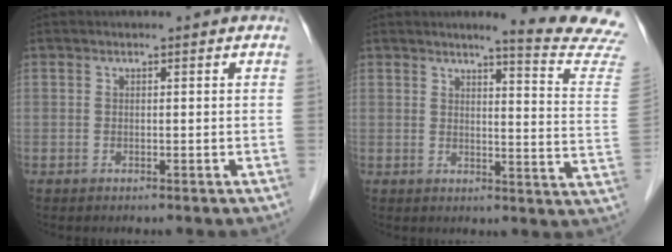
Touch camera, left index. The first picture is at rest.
{"total": 12.8, "force": [12.2, -1.8, 3.4], "torque": [-0.038, -0.102, 0.122]}